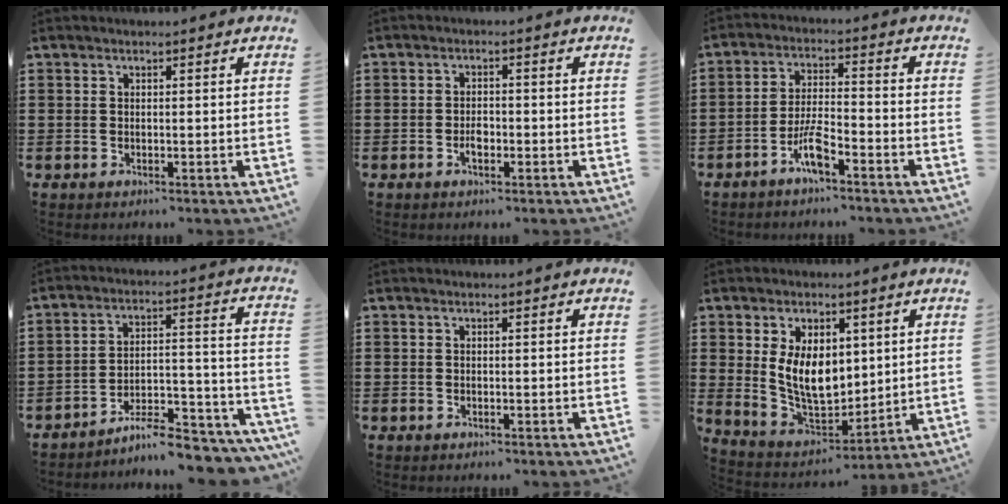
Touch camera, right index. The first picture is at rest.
{"total": 2.0, "force": [-0.7, 1.0, 1.5], "torque": [-0.030, 0.003, -0.013]}
{"total": 5.6, "force": [-3.7, 0.9, 4.1], "torque": [-0.097, -0.006, -0.071]}
{"total": 7.9, "force": [-7.3, 1.2, 3.0], "torque": [-0.036, 0.016, -0.137]}
{"total": 0.0}
{"total": 8.7, "force": [1.8, 5.8, 6.2], "torque": [-0.130, 0.003, 0.031]}